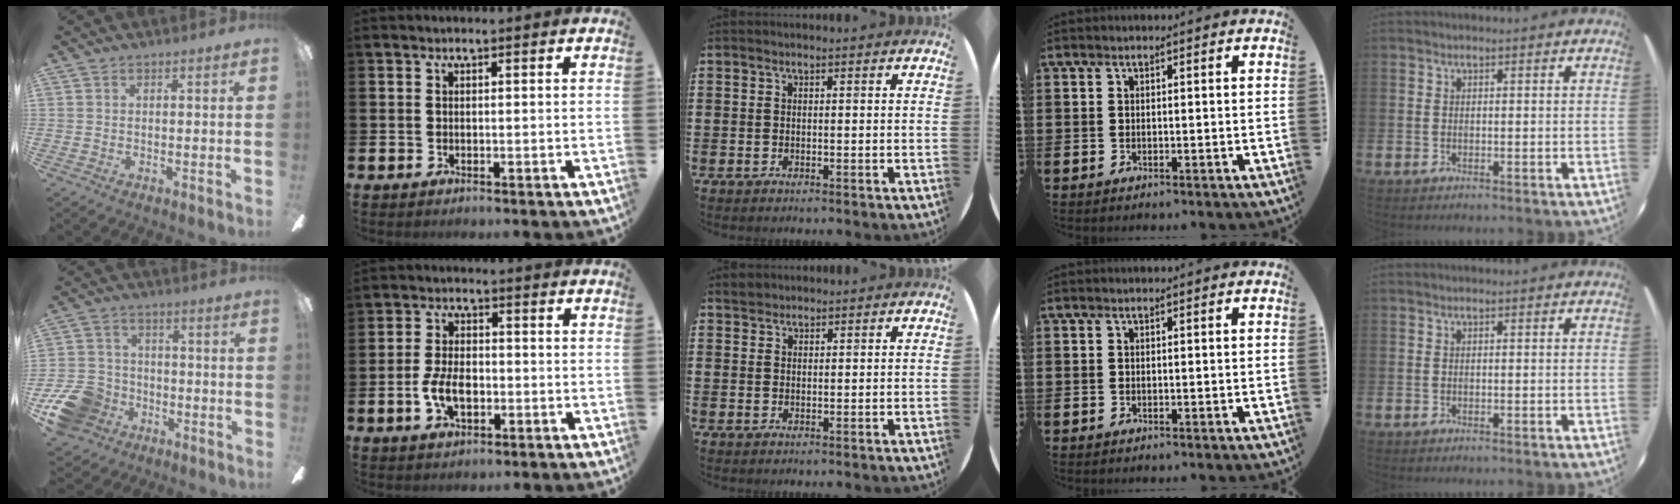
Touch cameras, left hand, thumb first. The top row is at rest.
{"thumb": {"total": 12.8, "force": [-6.3, 10.0, 4.9], "torque": [-0.115, 0.051, -0.108]}, "index": {"total": 5.2, "force": [-1.2, 3.0, 4.0], "torque": [-0.084, 0.002, -0.026]}, "middle": {"total": 1.5, "force": [1.5, 0.5, -0.1], "torque": [0.007, 0.001, 0.028]}}